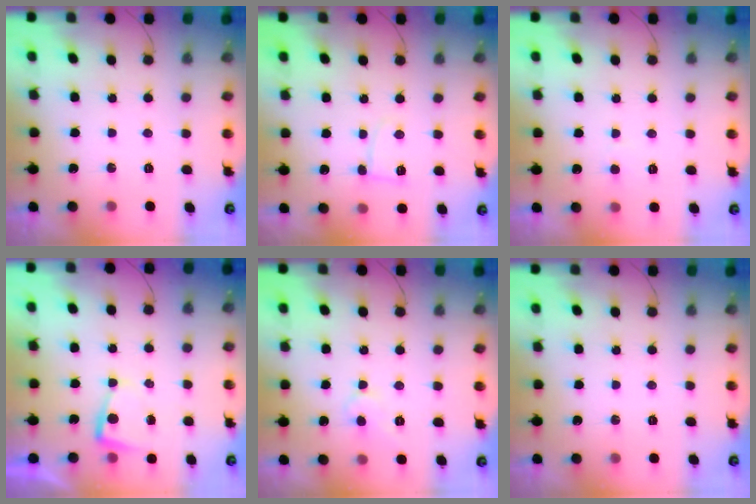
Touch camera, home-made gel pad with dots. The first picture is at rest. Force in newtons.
{"total": 4.4, "press": 4.4, "slide": 0.5}
{"total": 2.2, "press": 2.2, "slide": 0.2}
{"total": 2.4, "press": 2.3, "slide": 0.4}
{"total": 5.3, "press": 5.3, "slide": 0.4}
{"total": 0.0}